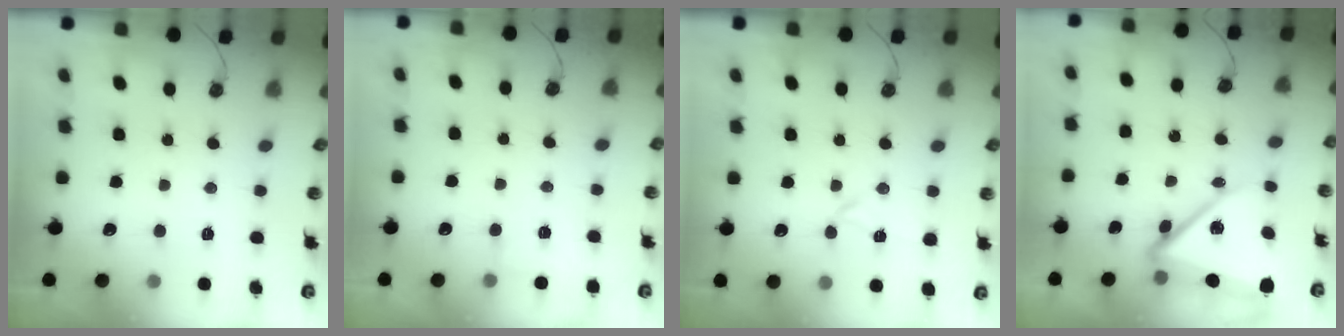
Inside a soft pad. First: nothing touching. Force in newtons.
{"total": 1.8, "press": 1.6, "slide": 0.8}
{"total": 5.9, "press": 5.6, "slide": 1.9}
{"total": 12.1, "press": 12.0, "slide": 1.5}